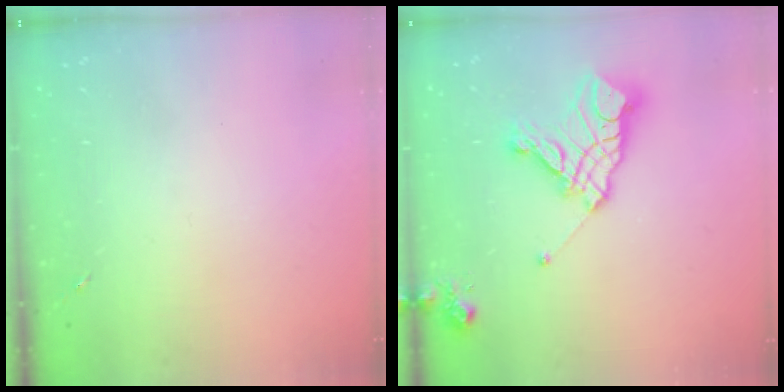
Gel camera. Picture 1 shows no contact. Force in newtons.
{"total": 16.6, "press": 16.5, "slide": 2.1}